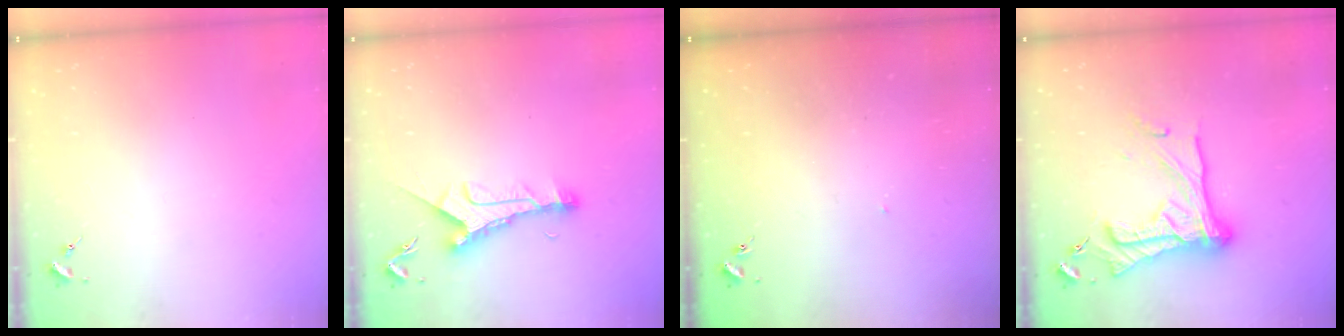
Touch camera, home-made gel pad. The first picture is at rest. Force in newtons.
{"total": 9.8, "press": 9.8, "slide": 0.6}
{"total": 2.7, "press": 2.7, "slide": 0.1}
{"total": 21.0, "press": 20.9, "slide": 1.9}